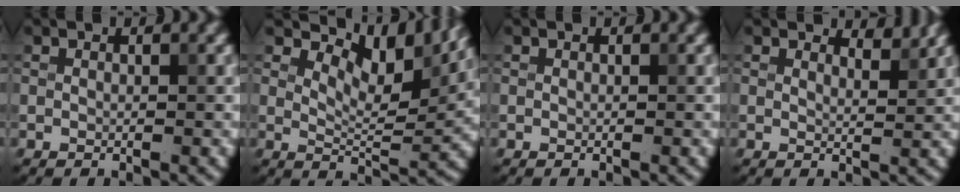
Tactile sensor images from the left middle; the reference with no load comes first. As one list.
[{"total": 7.7, "force": [5.0, 3.2, 4.9], "torque": [-0.070, 0.003, 0.081]}, {"total": 0.0}, {"total": 1.9, "force": [1.9, 0.2, 0.4], "torque": [-0.007, -0.002, 0.020]}]